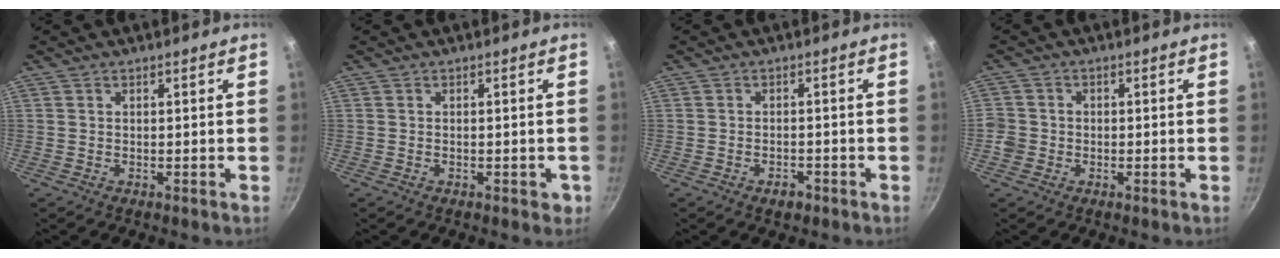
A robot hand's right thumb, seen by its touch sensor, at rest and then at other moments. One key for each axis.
{"total": 2.0, "fx": -0.7, "fy": 1.1, "fz": 1.5, "tx": -0.008, "ty": 0.006, "tz": -0.007}
{"total": 2.5, "fx": -1.6, "fy": 1.4, "fz": 1.3, "tx": -0.014, "ty": 0.014, "tz": -0.019}
{"total": 3.6, "fx": -1.1, "fy": 3.2, "fz": 1.1, "tx": -0.012, "ty": 0.013, "tz": -0.023}